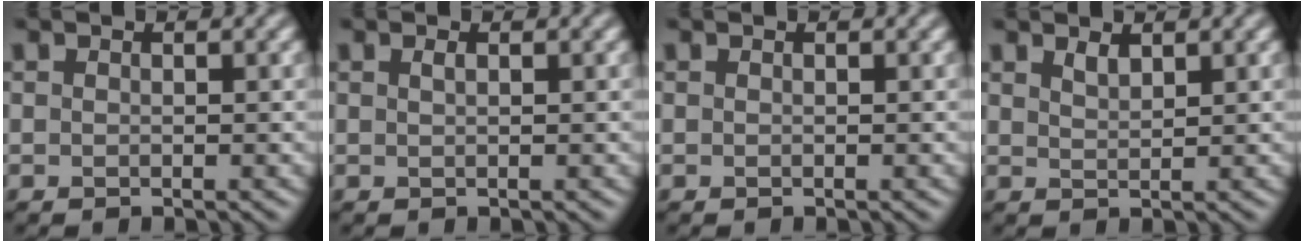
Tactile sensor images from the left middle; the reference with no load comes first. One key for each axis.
{"total": 0.6, "fx": 0.3, "fy": 0.2, "fz": 0.5, "tx": -0.008, "ty": 0.003, "tz": 0.005}
{"total": 0.0}
{"total": 1.2, "fx": 1.0, "fy": 0.3, "fz": 0.5, "tx": -0.011, "ty": -0.001, "tz": 0.021}